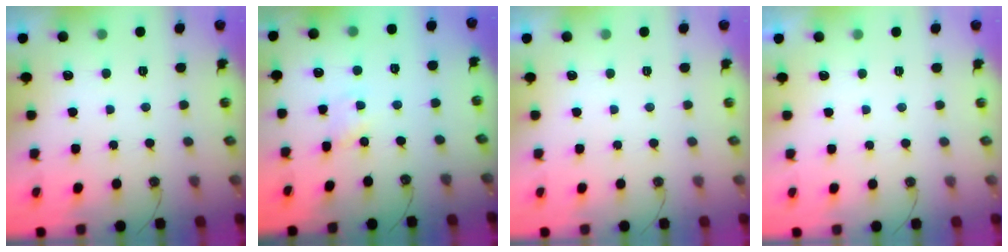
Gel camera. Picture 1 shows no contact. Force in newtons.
{"total": 2.2, "press": 2.2, "slide": 0.3}
{"total": 0.0}
{"total": 0.0}